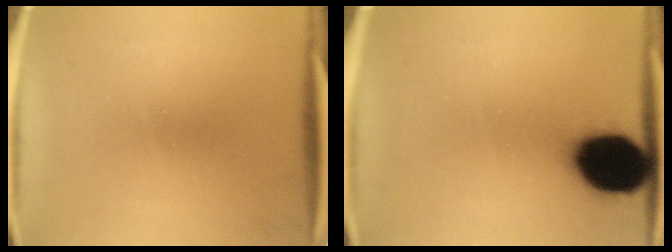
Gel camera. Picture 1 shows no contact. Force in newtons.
{"total": 18.4}